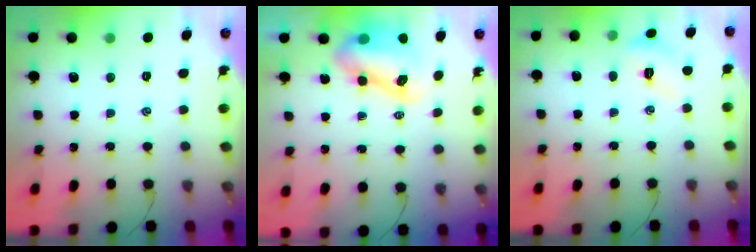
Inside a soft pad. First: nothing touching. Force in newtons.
{"total": 9.3, "press": 9.0, "slide": 2.4}
{"total": 4.5, "press": 4.4, "slide": 0.9}